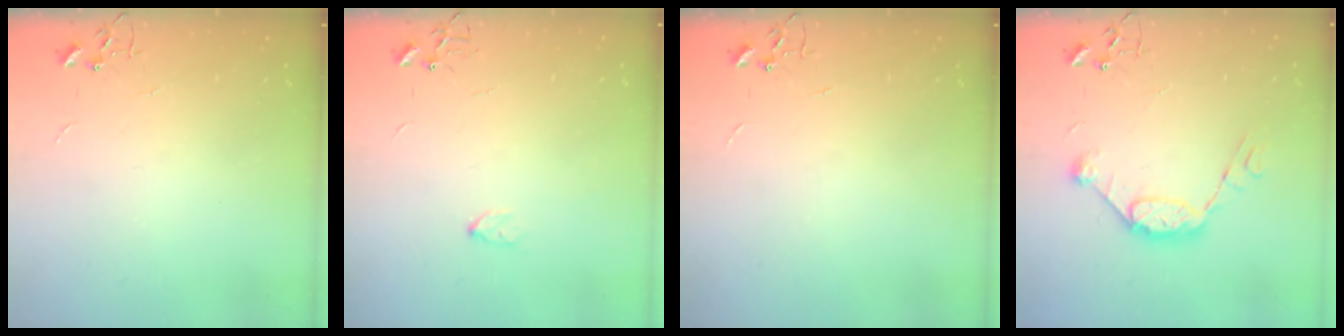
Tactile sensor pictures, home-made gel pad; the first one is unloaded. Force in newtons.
{"total": 3.4, "press": 3.4, "slide": 0.5}
{"total": 0.0}
{"total": 11.0, "press": 10.9, "slide": 0.7}